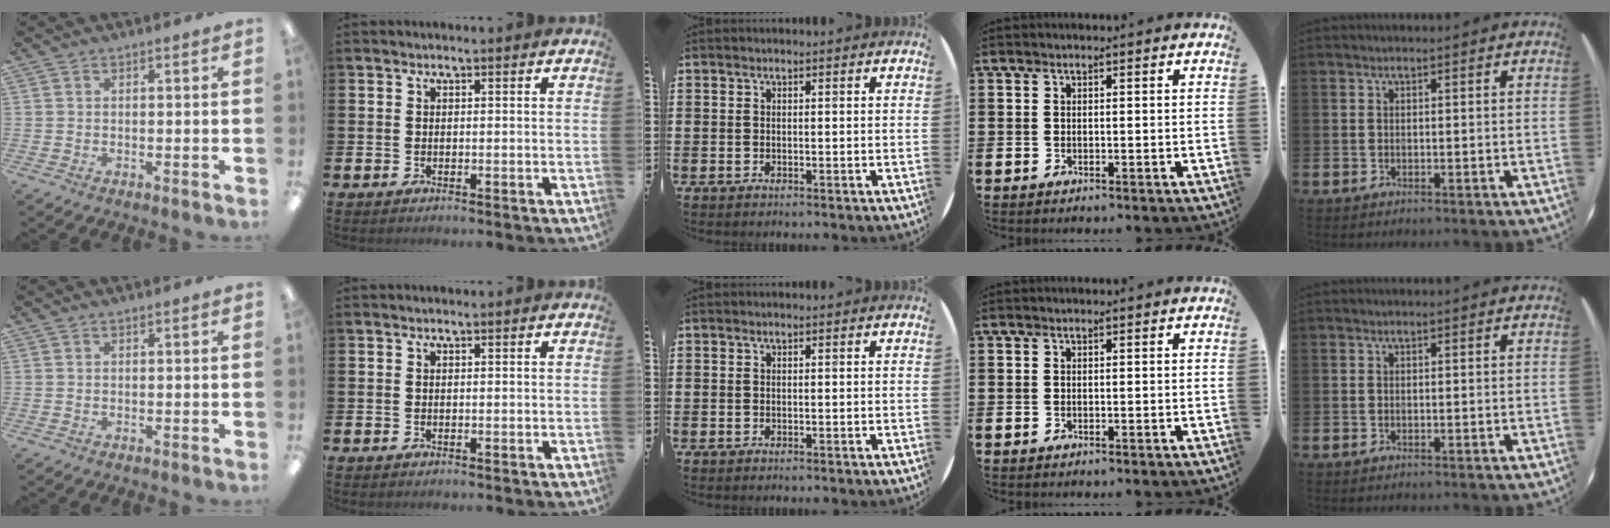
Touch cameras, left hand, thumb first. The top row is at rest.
{}